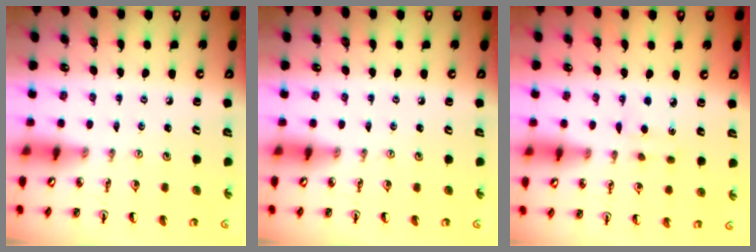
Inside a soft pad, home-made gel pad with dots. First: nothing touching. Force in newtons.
{"total": 0.0}
{"total": 4.6, "press": 4.5, "slide": 0.5}